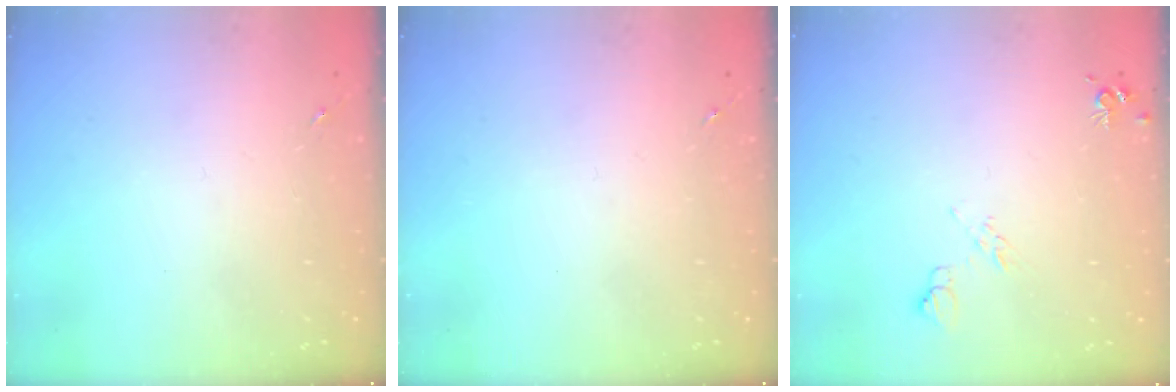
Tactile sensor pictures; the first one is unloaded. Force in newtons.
{"total": 0.0}
{"total": 6.4, "press": 6.3, "slide": 1.1}